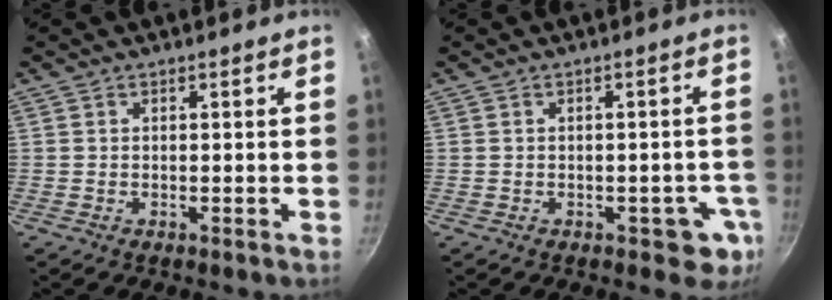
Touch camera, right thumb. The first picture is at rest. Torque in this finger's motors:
{"motor_torque": [0.48, 0.38, -0.06, 0.09, -0.01]}